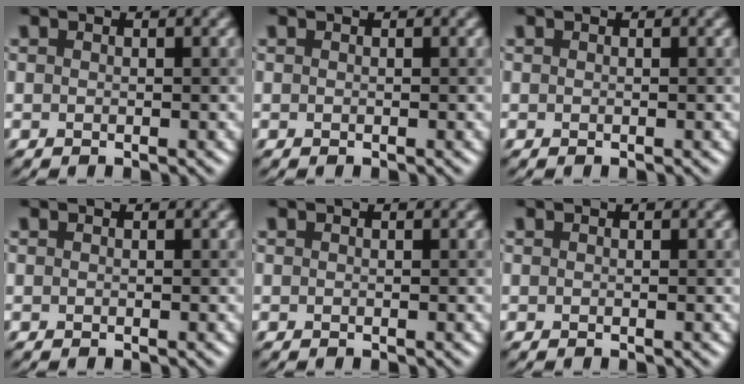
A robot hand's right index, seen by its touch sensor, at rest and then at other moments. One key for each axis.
{"total": 0.0}
{"total": 0.0}
{"total": 0.0}
{"total": 0.0}
{"total": 0.0}